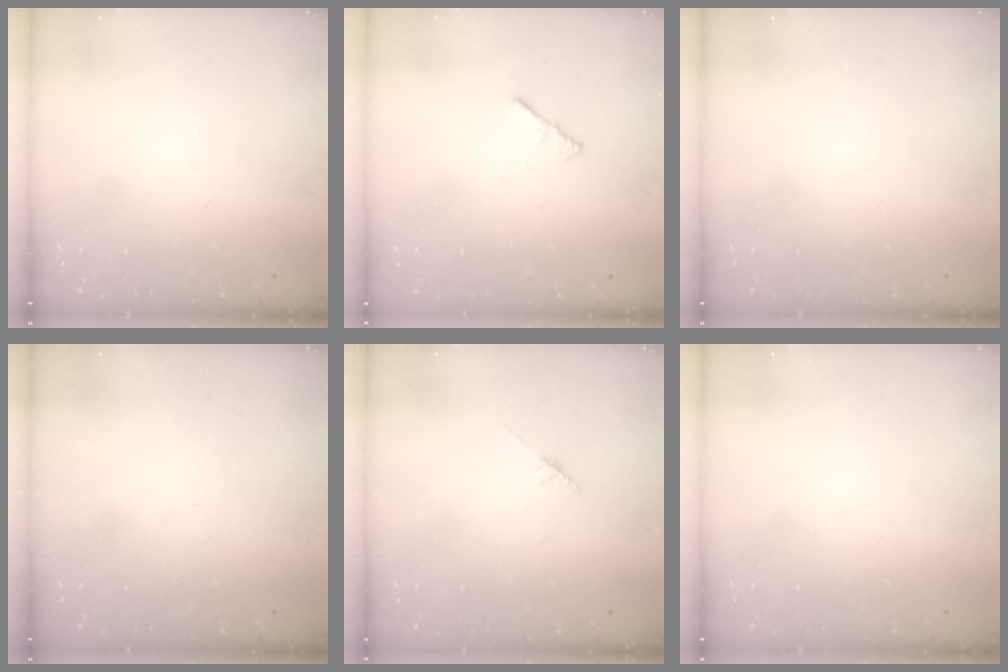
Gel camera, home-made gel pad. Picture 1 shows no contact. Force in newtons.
{"total": 1.5, "press": 1.4, "slide": 0.4}
{"total": 0.0}
{"total": 0.0}
{"total": 2.8, "press": 2.8, "slide": 0.4}
{"total": 0.0}